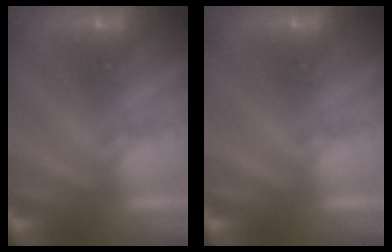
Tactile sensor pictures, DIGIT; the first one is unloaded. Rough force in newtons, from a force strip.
{"total": 0.0}